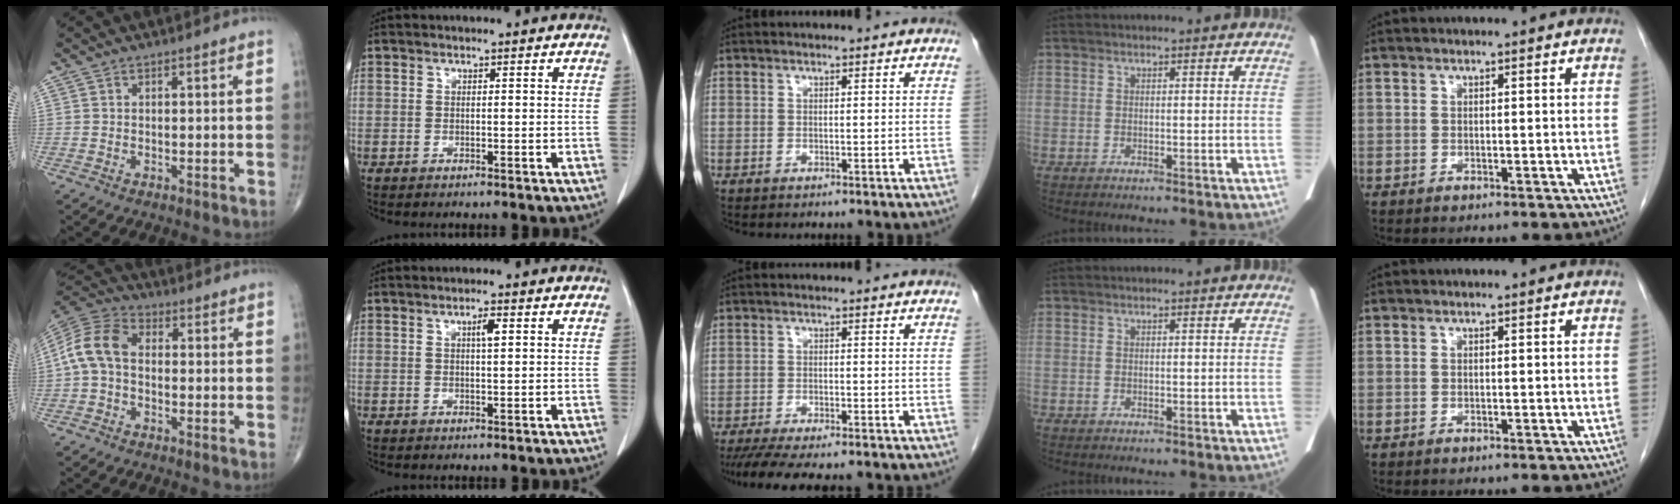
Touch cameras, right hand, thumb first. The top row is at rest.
{"thumb": {"total": 9.4, "force": [-0.5, 6.3, 7.0], "torque": [-0.137, 0.028, -0.025]}, "index": {"total": 2.0, "force": [0.7, 0.3, 1.8], "torque": [-0.032, 0.001, 0.011]}, "middle": {"total": 10.9, "force": [-9.3, 1.7, 5.4], "torque": [-0.074, -0.013, -0.135]}}